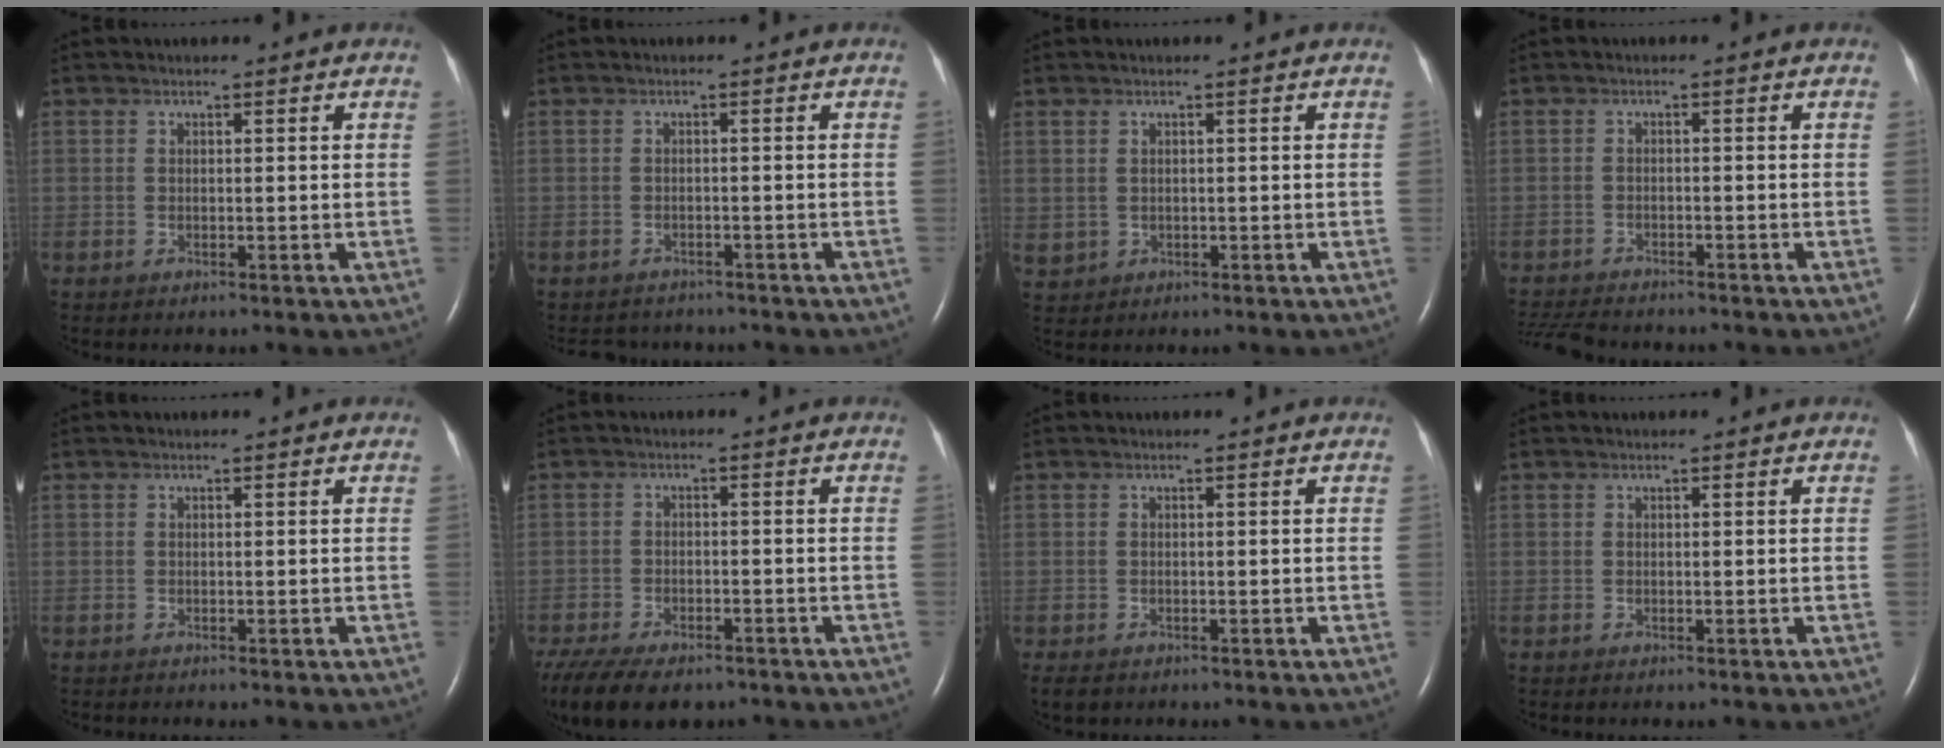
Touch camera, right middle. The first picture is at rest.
{"total": 4.0, "force": [-3.7, 1.5, -0.1], "torque": [-0.001, -0.002, -0.050]}
{"total": 2.0, "force": [0.0, 1.9, 0.8], "torque": [-0.022, 0.001, 0.014]}
{"total": 8.2, "force": [-7.4, 1.9, 2.9], "torque": [-0.053, -0.013, -0.116]}
{"total": 0.0}
{"total": 13.5, "force": [-10.0, 5.8, 7.0], "torque": [-0.154, -0.017, -0.148]}
{"total": 2.7, "force": [-1.9, 1.5, 1.1], "torque": [-0.021, -0.005, -0.027]}
{"total": 0.0}